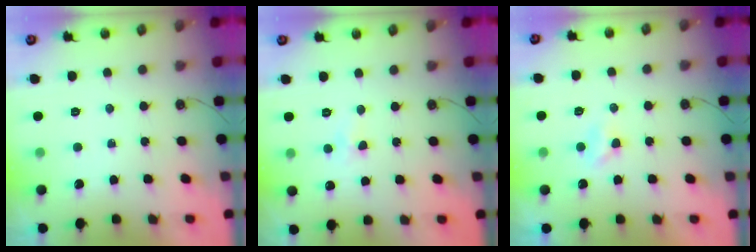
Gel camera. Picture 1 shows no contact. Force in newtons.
{"total": 4.2, "press": 4.1, "slide": 0.6}
{"total": 3.8, "press": 3.7, "slide": 0.7}